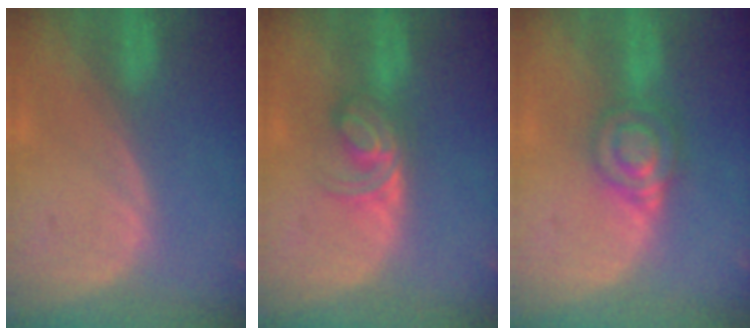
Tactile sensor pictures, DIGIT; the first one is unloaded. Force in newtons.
{"total": 5.7, "press": 4.9, "slide": 2.9}
{"total": 6.7, "press": 5.7, "slide": 3.4}